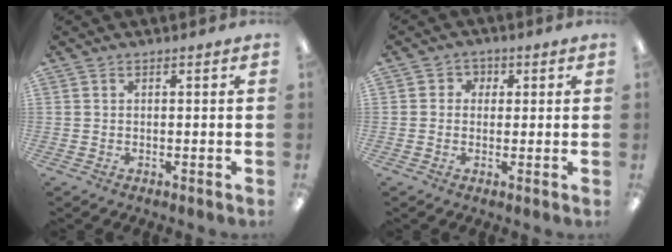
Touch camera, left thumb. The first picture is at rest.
{"total": 2.6, "force": [-0.3, 2.5, 0.8], "torque": [-0.010, 0.008, -0.009]}